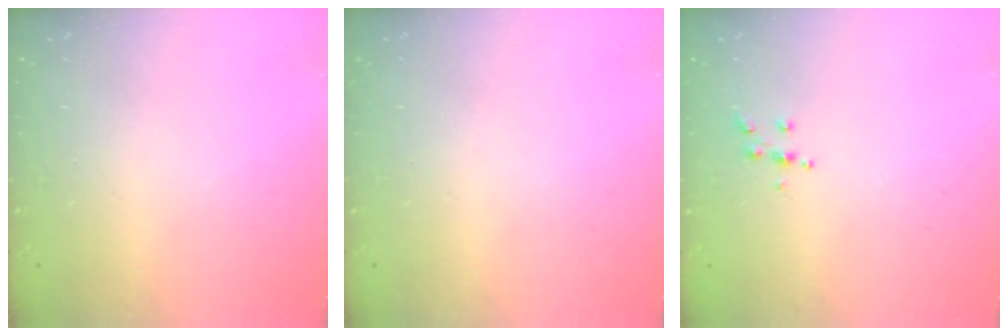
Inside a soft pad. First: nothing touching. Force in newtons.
{"total": 0.0}
{"total": 4.8, "press": 4.8, "slide": 0.6}